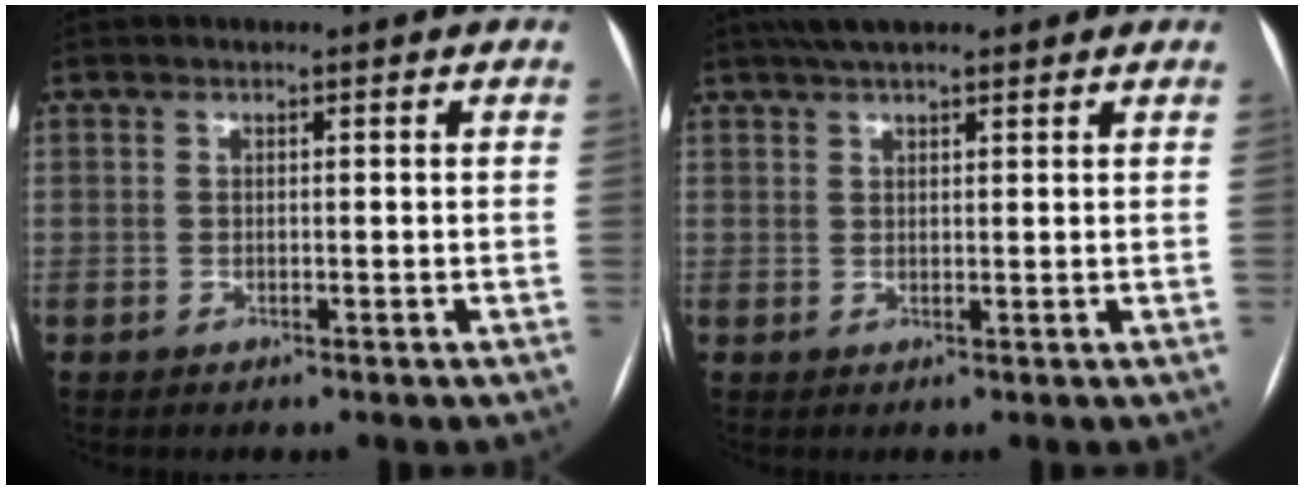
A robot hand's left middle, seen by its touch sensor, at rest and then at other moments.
{"total": 6.5, "force": [5.2, 1.6, 3.6], "torque": [-0.057, 0.034, 0.088]}